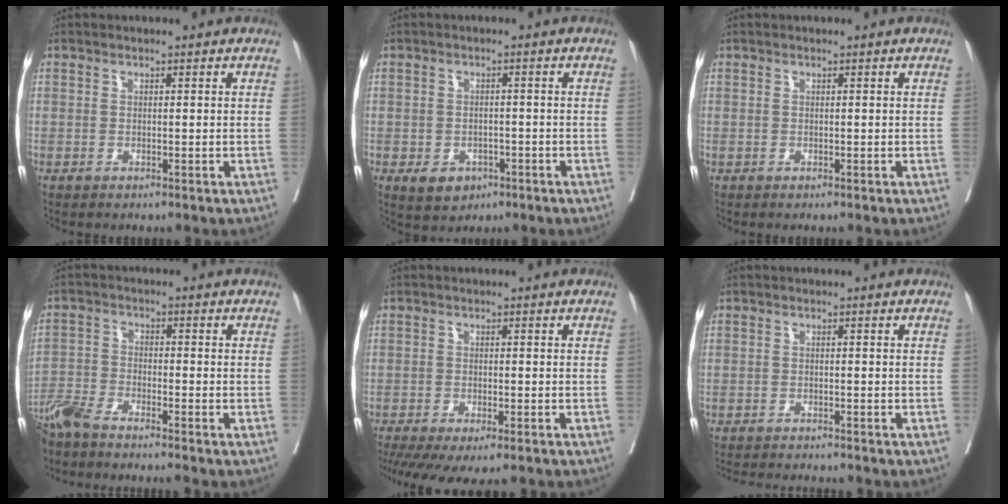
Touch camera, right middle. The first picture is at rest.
{"total": 4.2, "force": [-2.1, 3.1, 1.9], "torque": [-0.025, 0.002, -0.021]}
{"total": 0.0}
{"total": 5.6, "force": [-5.1, 0.2, 2.4], "torque": [-0.046, -0.019, -0.103]}
{"total": 11.1, "force": [-8.9, 2.4, 6.2], "torque": [-0.099, -0.017, -0.129]}
{"total": 5.9, "force": [-5.6, 0.1, 1.7], "torque": [-0.015, -0.012, -0.087]}